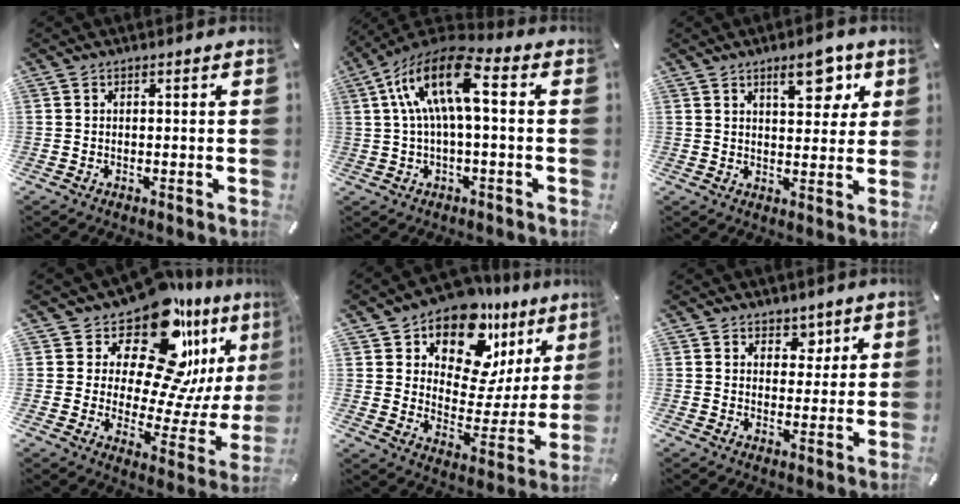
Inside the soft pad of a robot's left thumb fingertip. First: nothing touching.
{"total": 16.6, "force": [3.1, 6.6, 14.9], "torque": [-0.307, -0.002, 0.049]}
{"total": 9.4, "force": [4.9, 4.6, 6.5], "torque": [-0.068, -0.023, 0.074]}
{"total": 21.8, "force": [15.1, 10.0, 12.2], "torque": [-0.172, -0.130, 0.253]}
{"total": 16.1, "force": [11.4, 9.1, 6.7], "torque": [-0.107, -0.096, 0.202]}
{"total": 4.7, "force": [2.8, 3.7, 0.9], "torque": [0.009, -0.017, 0.043]}